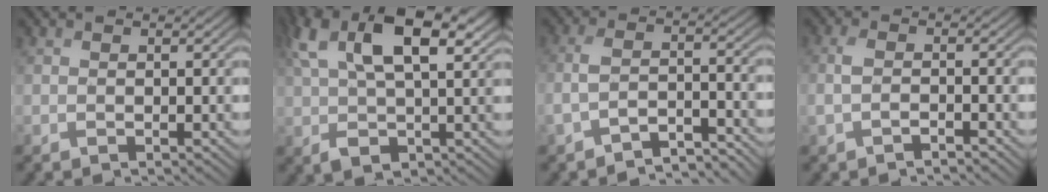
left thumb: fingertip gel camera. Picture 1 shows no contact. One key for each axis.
{"total": 11.2, "fx": 3.5, "fy": 5.5, "fz": 9.1, "tx": -0.182, "ty": 0.004, "tz": 0.062}
{"total": 5.1, "fx": -4.1, "fy": 1.3, "fz": 2.7, "tx": -0.056, "ty": -0.001, "tz": -0.080}
{"total": 2.3, "fx": -1.2, "fy": 0.9, "fz": 1.8, "tx": -0.044, "ty": 0.000, "tz": -0.031}